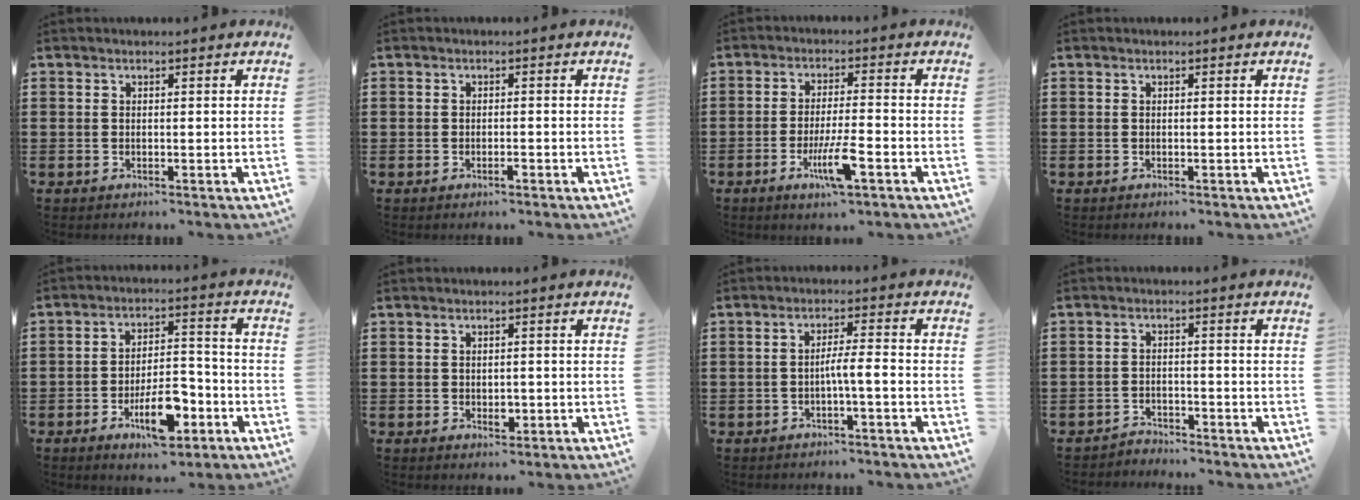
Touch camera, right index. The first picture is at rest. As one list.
[{"total": 1.0, "force": [-0.6, 0.4, 0.6], "torque": [-0.014, -0.003, -0.011]}, {"total": 6.9, "force": [-3.1, 1.0, 6.1], "torque": [-0.123, -0.013, -0.057]}, {"total": 0.0}, {"total": 9.2, "force": [-4.5, 3.7, 7.2], "torque": [-0.129, 0.009, -0.076]}, {"total": 1.8, "force": [-0.3, 1.1, 1.4], "torque": [-0.018, -0.002, -0.006]}, {"total": 3.3, "force": [-1.2, -0.1, 3.1], "torque": [-0.056, -0.005, -0.023]}, {"total": 2.2, "force": [-2.2, 0.2, -0.2], "torque": [-0.005, 0.002, -0.049]}]